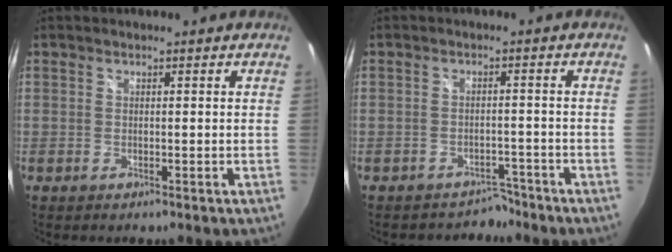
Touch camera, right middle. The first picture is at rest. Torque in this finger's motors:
{"motor_torque": [-0.24, 0.04, -0.05, -0.02]}